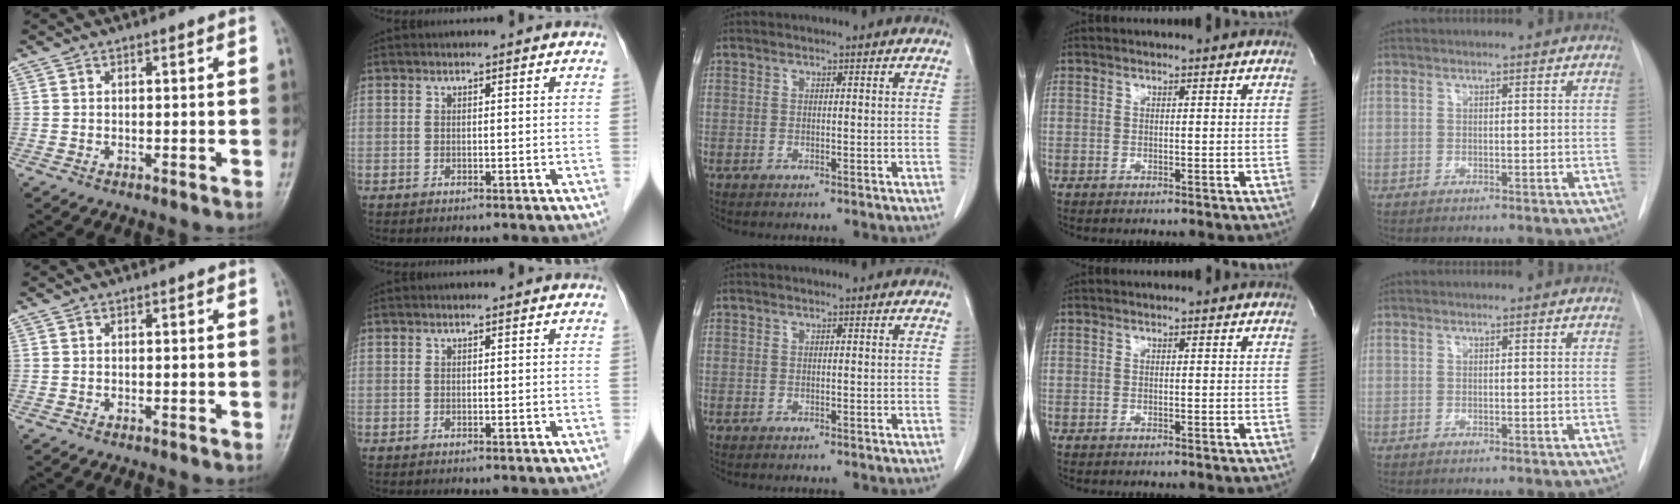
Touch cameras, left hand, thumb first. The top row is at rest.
{}